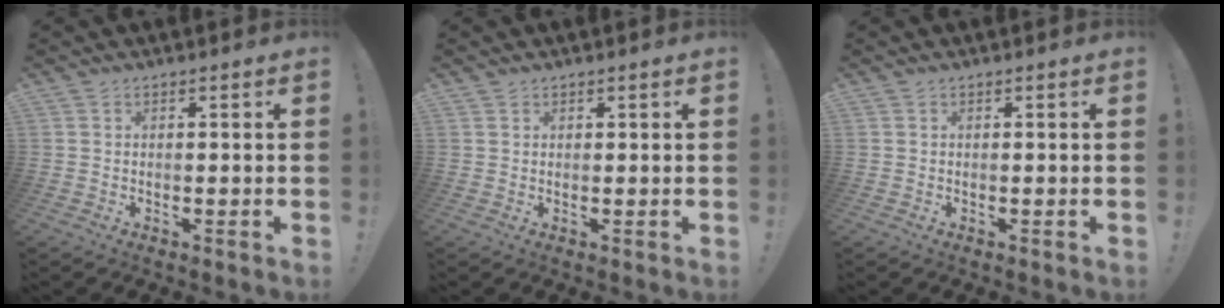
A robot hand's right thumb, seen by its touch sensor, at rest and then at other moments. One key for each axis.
{"total": 1.0, "fx": 0.7, "fy": 0.6, "fz": 0.0, "tx": 0.007, "ty": -0.003, "tz": 0.013}
{"total": 0.0}